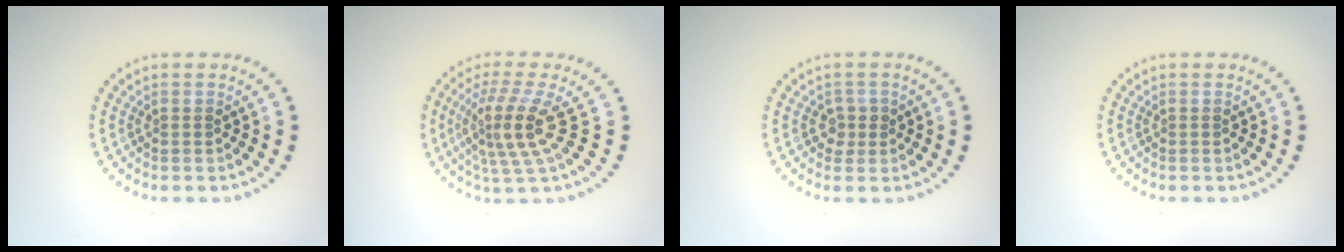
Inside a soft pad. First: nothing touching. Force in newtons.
{"total": 4.2, "press": 3.1, "slide": 2.8}
{"total": 1.3, "press": 1.2, "slide": 0.6}
{"total": 0.0}